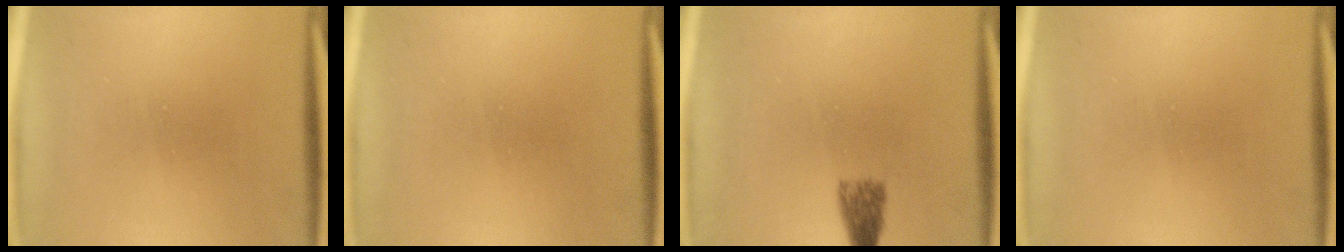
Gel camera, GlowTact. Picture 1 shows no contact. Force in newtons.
{"total": 1.6}
{"total": 2.7}
{"total": 0.0}